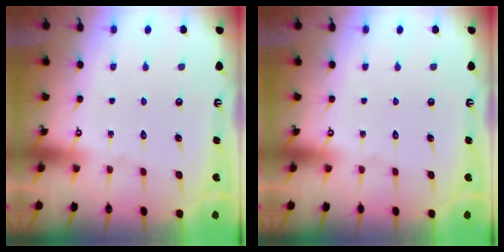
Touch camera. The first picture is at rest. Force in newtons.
{"total": 0.0}